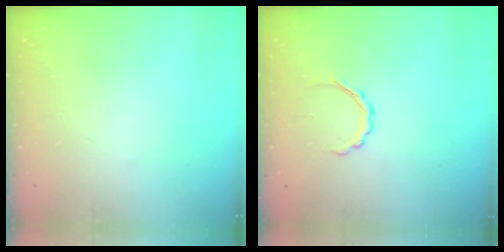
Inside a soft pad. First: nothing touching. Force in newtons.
{"total": 3.7, "press": 3.5, "slide": 1.1}